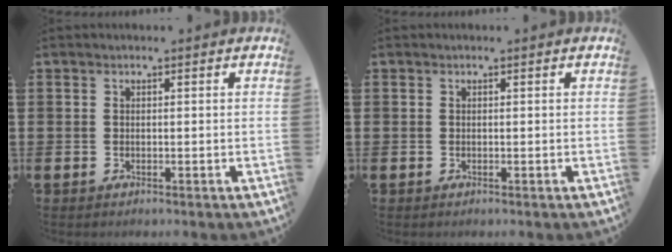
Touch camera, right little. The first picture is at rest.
{"total": 0.0}